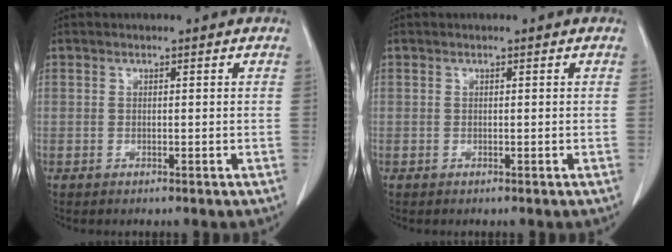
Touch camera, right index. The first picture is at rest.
{"total": 0.0}